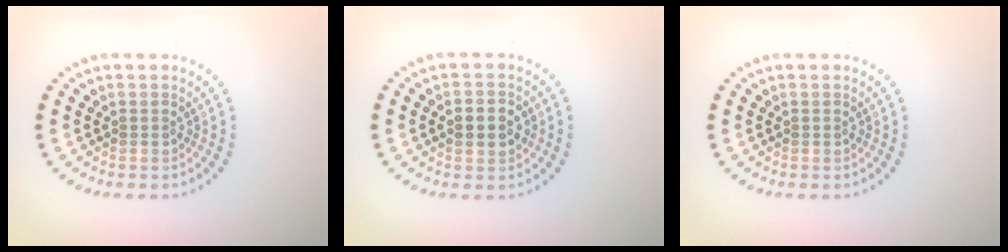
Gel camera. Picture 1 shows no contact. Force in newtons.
{"total": 2.6, "press": 2.6, "slide": 0.1}
{"total": 0.0}